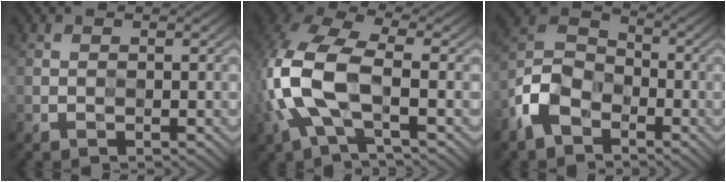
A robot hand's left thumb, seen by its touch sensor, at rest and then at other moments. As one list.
[{"total": 11.9, "force": [-2.1, 6.7, 9.6], "torque": [-0.249, 0.004, -0.048]}, {"total": 7.8, "force": [-4.7, 5.2, 3.5], "torque": [-0.073, 0.004, -0.112]}]